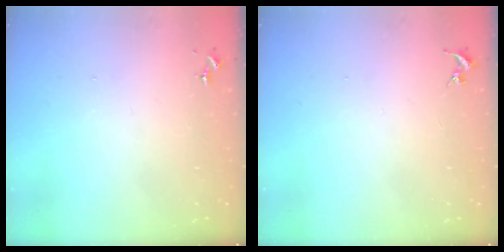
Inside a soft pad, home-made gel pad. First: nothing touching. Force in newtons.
{"total": 0.0}